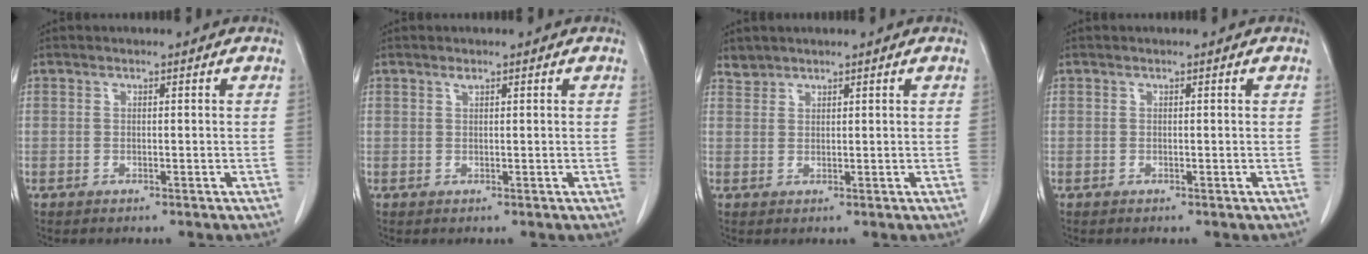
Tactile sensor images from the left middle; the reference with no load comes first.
{"total": 0.6, "force": [0.5, 0.0, 0.3], "torque": [-0.010, -0.001, 0.010]}
{"total": 1.4, "force": [1.3, 0.4, -0.3], "torque": [0.006, 0.003, 0.025]}
{"total": 0.0}